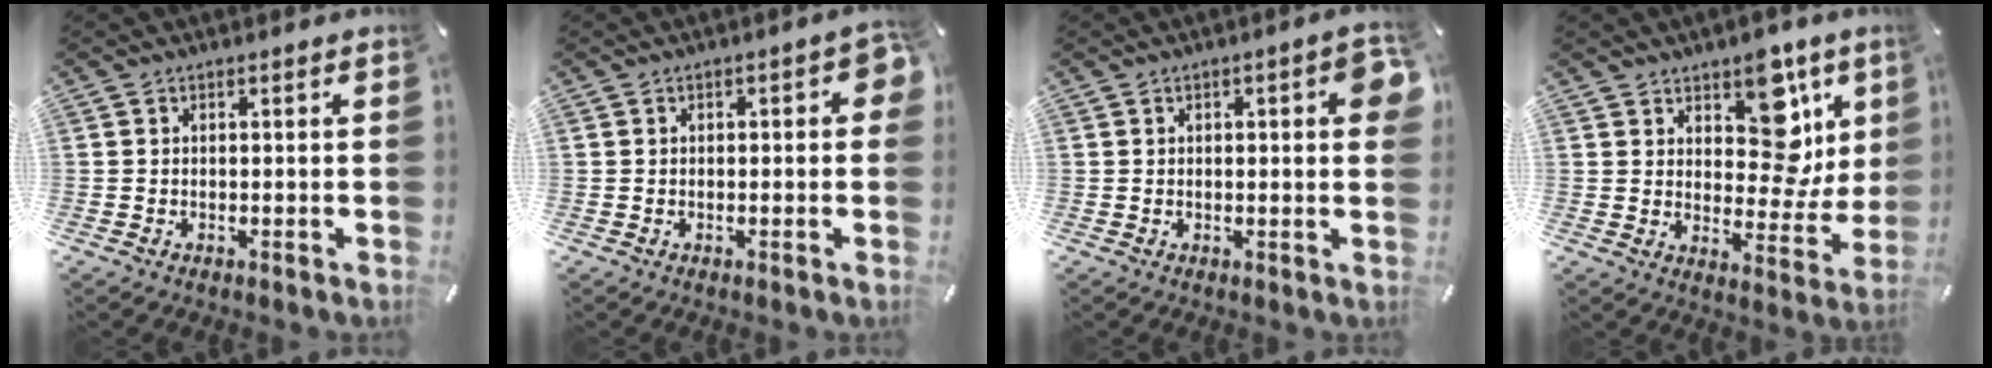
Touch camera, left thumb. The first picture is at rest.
{"total": 3.7, "force": [-0.1, 1.8, 3.2], "torque": [-0.035, 0.002, -0.007]}
{"total": 5.3, "force": [0.9, 1.8, 5.0], "torque": [-0.058, -0.002, 0.008]}
{"total": 14.2, "force": [7.7, 8.9, 8.0], "torque": [-0.080, -0.068, 0.134]}